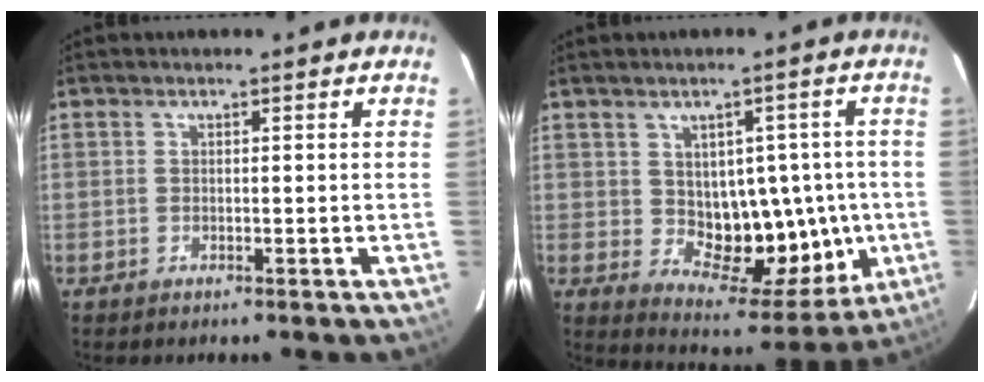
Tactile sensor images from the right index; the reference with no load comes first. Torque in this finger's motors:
{"motor_torque": [0.34, -0.02, 0.22, 0.04]}